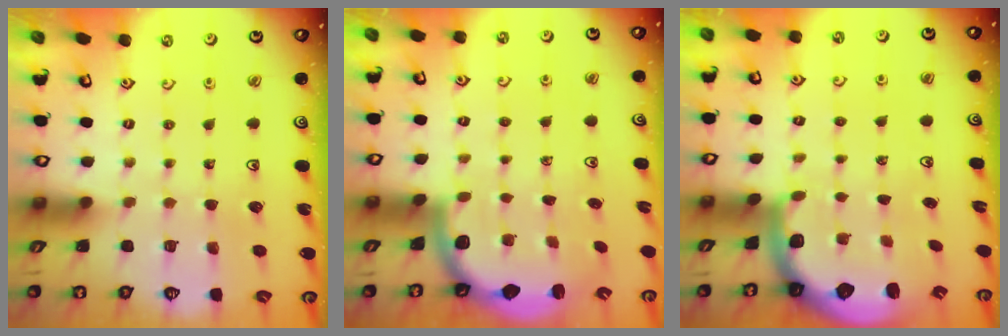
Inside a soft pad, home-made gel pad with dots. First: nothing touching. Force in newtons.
{"total": 2.5, "press": 2.2, "slide": 1.1}
{"total": 1.7, "press": 1.7, "slide": 0.4}